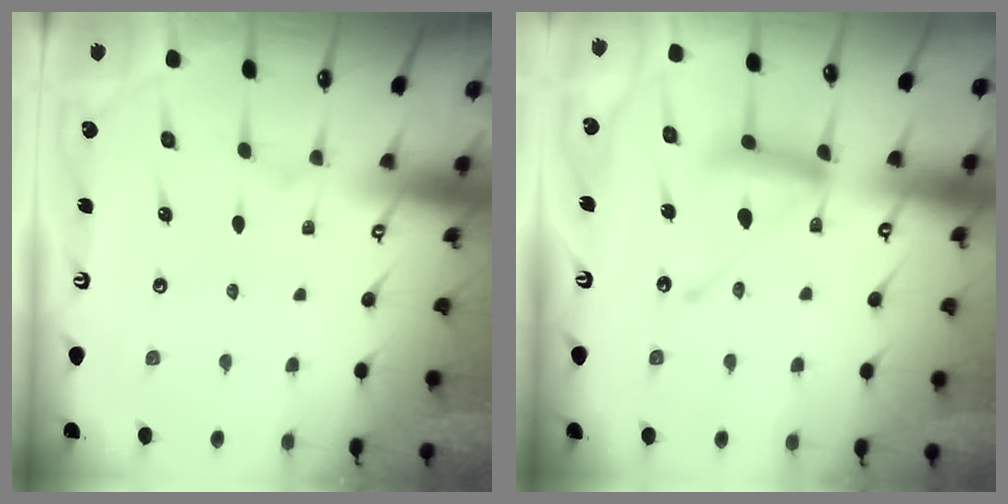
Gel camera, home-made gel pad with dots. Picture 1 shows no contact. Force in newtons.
{"total": 13.5, "press": 13.4, "slide": 1.2}